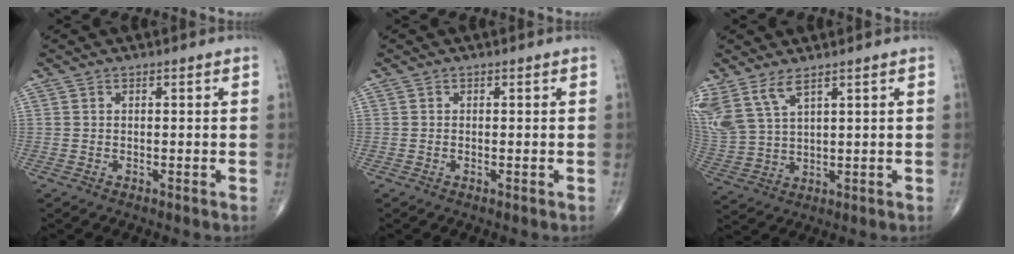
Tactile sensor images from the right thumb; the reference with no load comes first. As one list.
[{"total": 0.0}, {"total": 9.0, "force": [5.7, 3.5, 6.0], "torque": [-0.146, -0.016, 0.132]}]